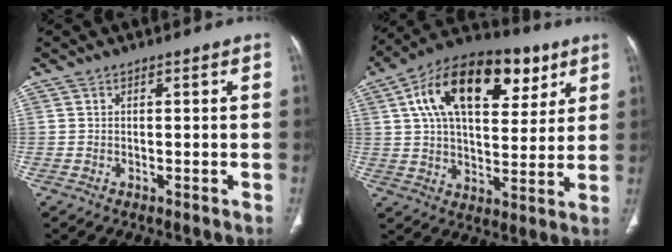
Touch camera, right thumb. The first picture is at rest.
{"total": 23.3, "force": [9.4, 12.7, 17.0], "torque": [-0.253, 0.006, 0.149]}